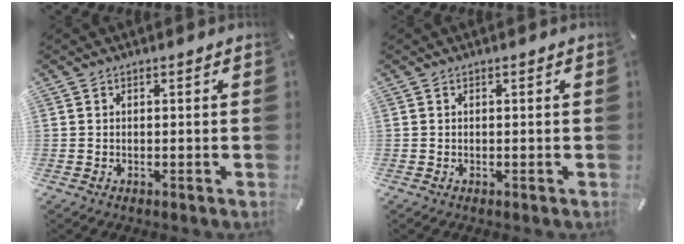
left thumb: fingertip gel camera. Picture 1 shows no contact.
{"total": 0.0}